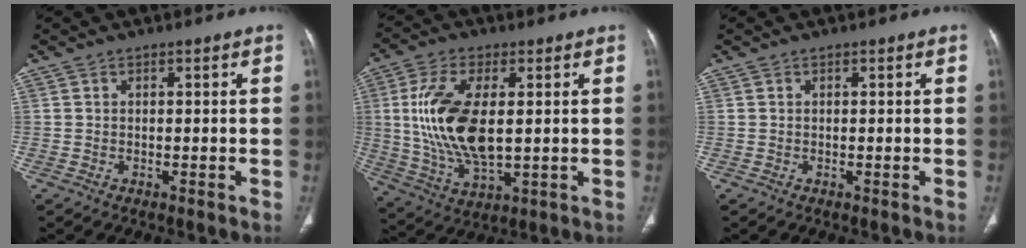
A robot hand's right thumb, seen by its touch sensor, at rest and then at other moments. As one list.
[{"total": 16.1, "force": [1.6, 7.7, 14.1], "torque": [-0.286, -0.013, 0.039]}, {"total": 0.0}]